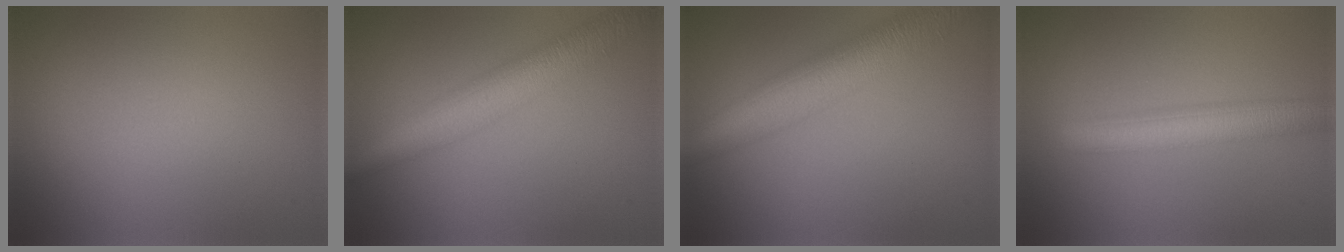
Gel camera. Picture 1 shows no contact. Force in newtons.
{"total": 6.5, "press": 6.5, "slide": 0.1}
{"total": 7.9, "press": 7.9, "slide": 0.4}
{"total": 4.7, "press": 4.7, "slide": 0.2}